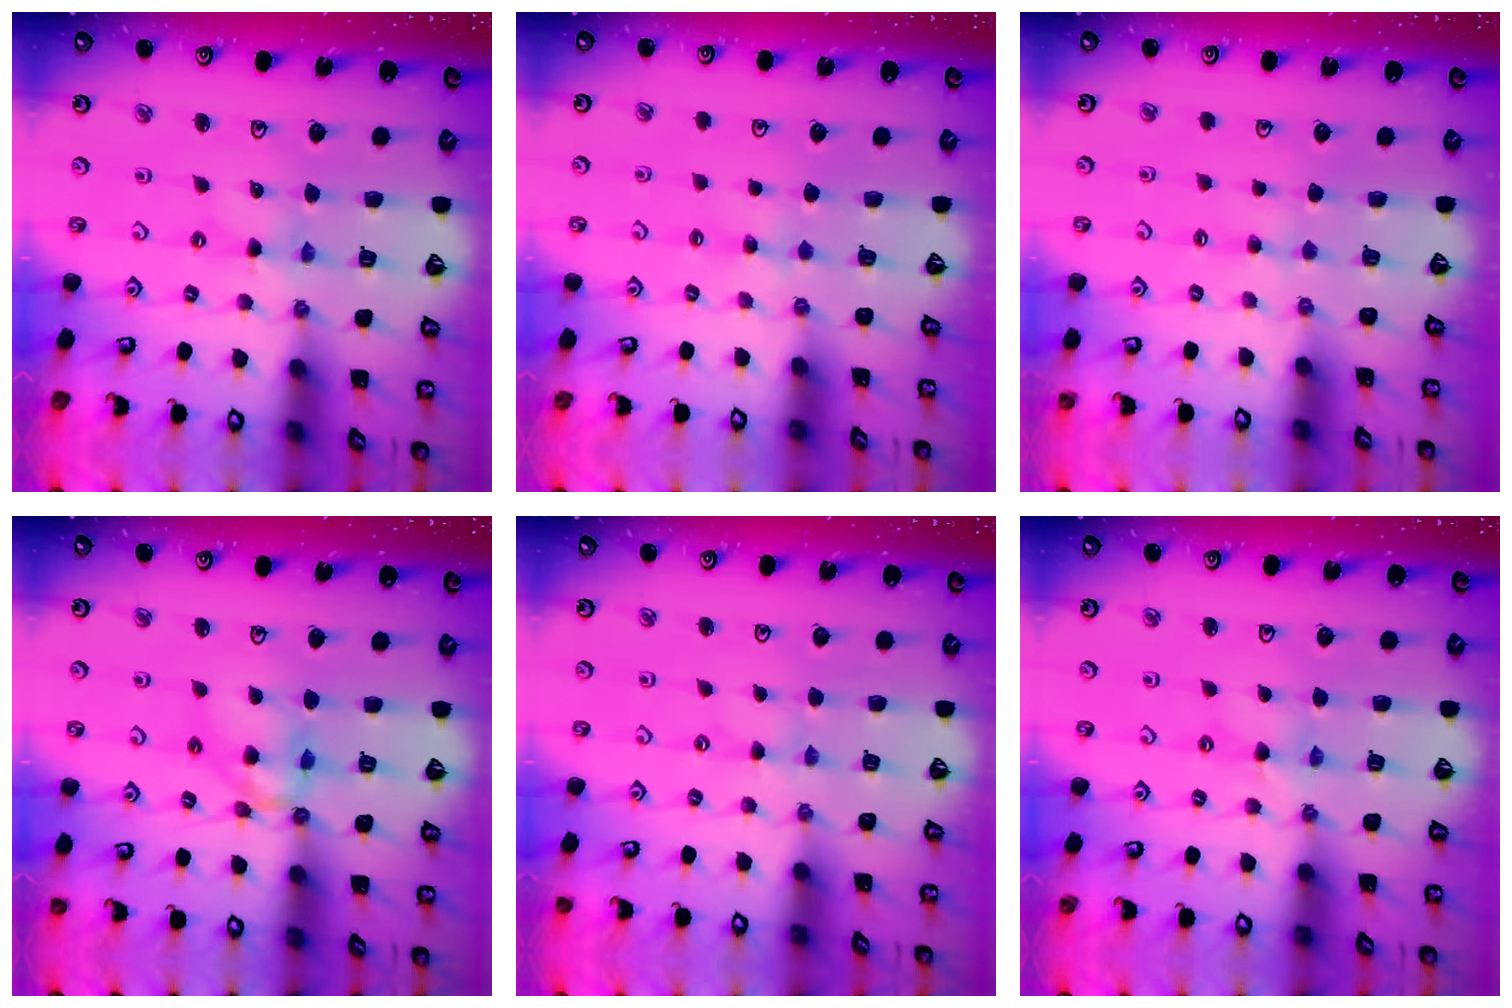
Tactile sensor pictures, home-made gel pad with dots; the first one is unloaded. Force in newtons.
{"total": 3.4, "press": 3.4, "slide": 0.5}
{"total": 2.7, "press": 2.7, "slide": 0.4}
{"total": 9.7, "press": 9.7, "slide": 0.9}
{"total": 0.0}
{"total": 1.2, "press": 1.1, "slide": 0.2}